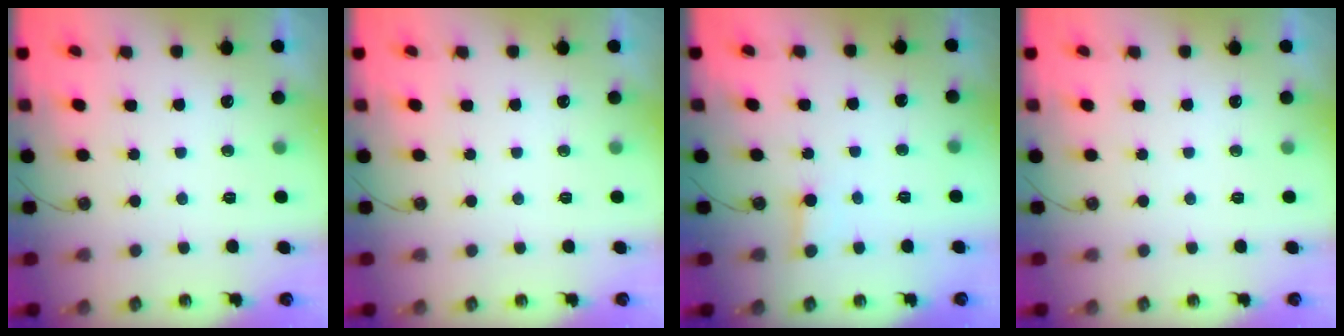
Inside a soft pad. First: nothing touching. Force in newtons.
{"total": 0.0}
{"total": 2.1, "press": 2.1, "slide": 0.1}
{"total": 0.0}